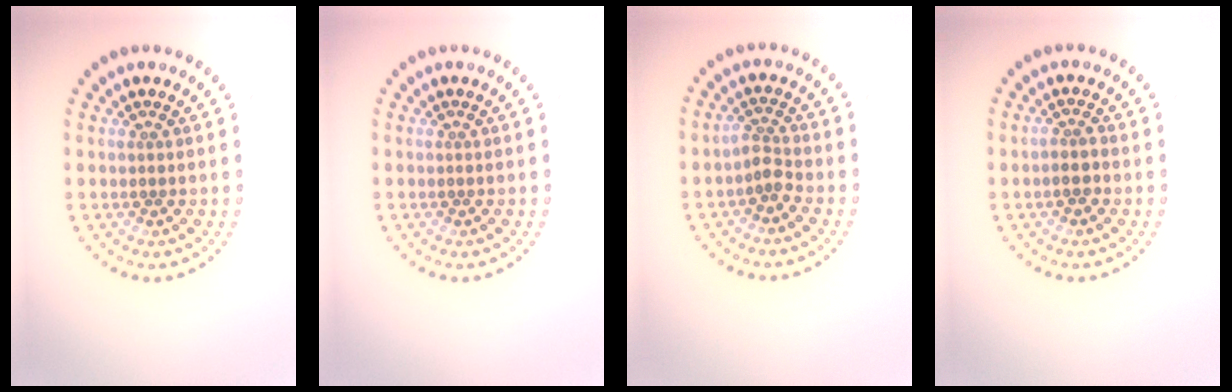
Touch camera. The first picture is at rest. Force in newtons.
{"total": 0.0}
{"total": 1.8, "press": 1.3, "slide": 1.1}
{"total": 1.5, "press": 1.3, "slide": 0.6}